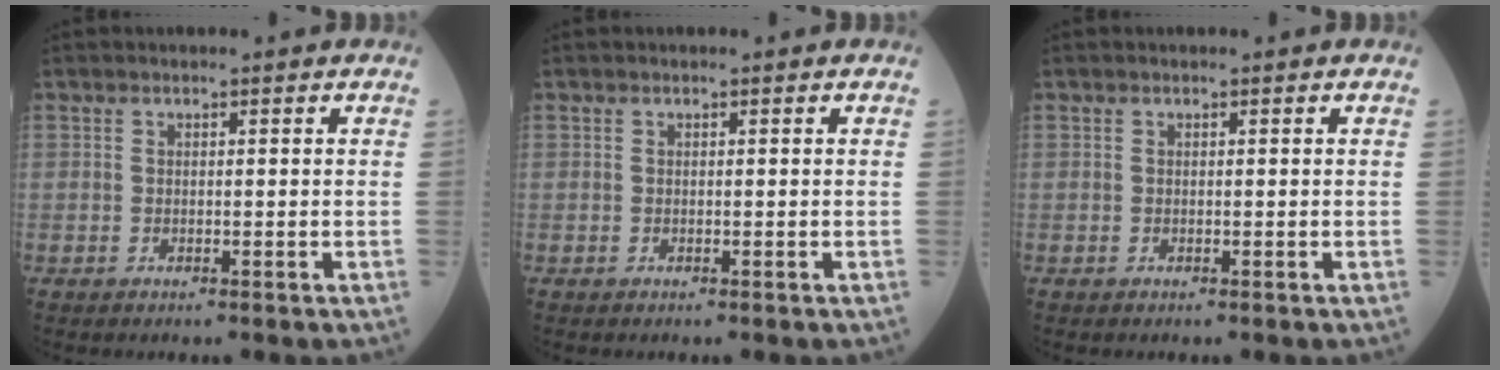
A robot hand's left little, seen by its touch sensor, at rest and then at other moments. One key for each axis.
{"total": 0.0}
{"total": 0.0}